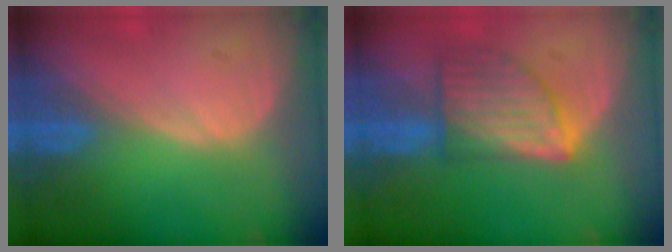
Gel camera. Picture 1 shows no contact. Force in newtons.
{"total": 7.1, "press": 7.1, "slide": 0.1}